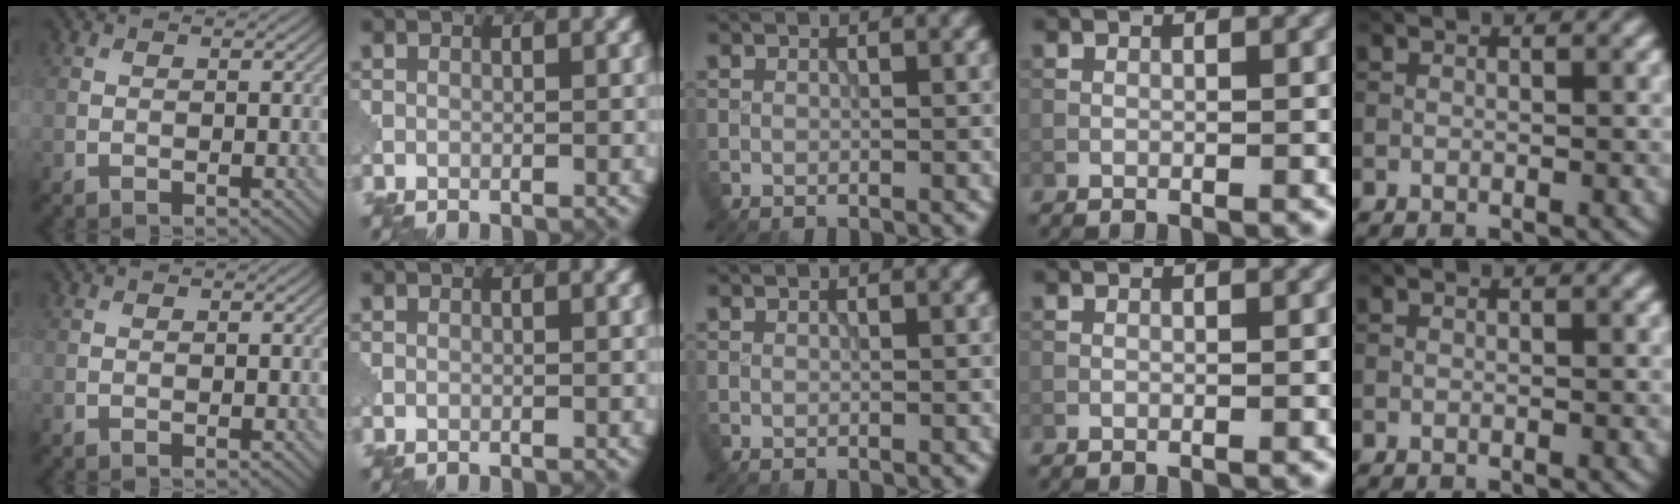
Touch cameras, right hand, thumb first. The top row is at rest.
{}